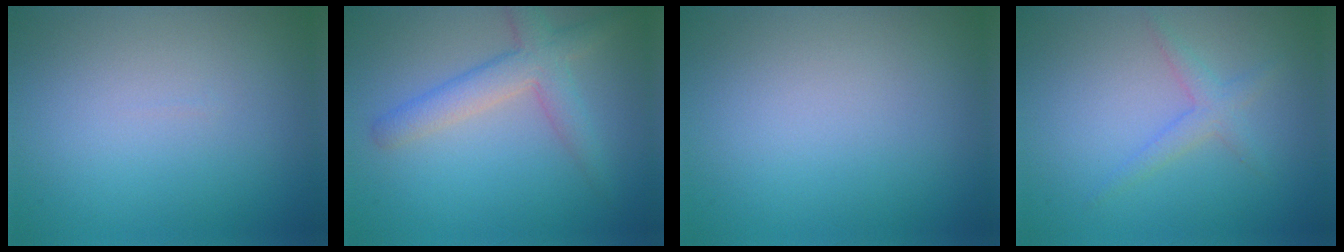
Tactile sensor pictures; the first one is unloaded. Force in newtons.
{"total": 4.0, "press": 4.0, "slide": 0.3}
{"total": 0.0}
{"total": 1.8, "press": 1.8, "slide": 0.0}